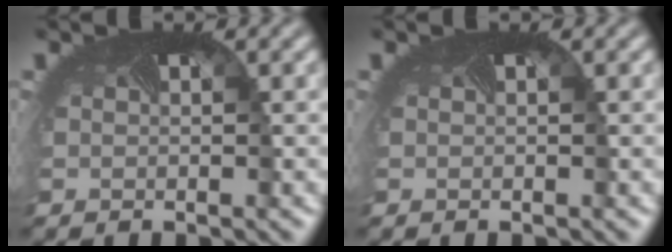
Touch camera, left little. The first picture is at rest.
{"total": 0.0}